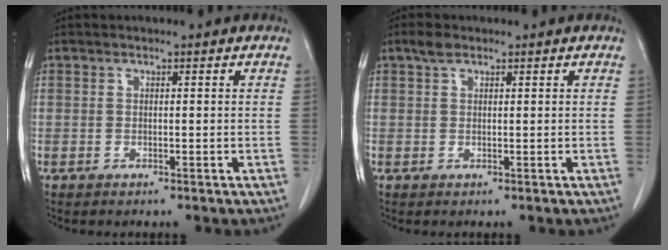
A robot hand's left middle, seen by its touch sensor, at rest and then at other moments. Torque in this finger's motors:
{"motor_torque": [0.19, -0.04, -0.26, -0.03]}